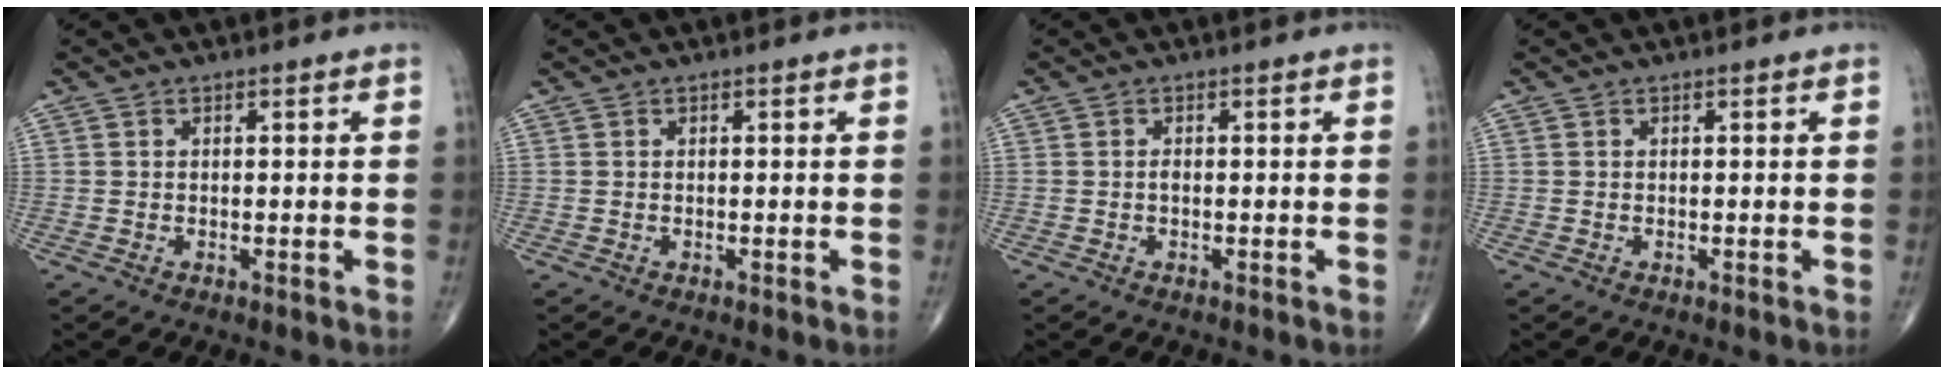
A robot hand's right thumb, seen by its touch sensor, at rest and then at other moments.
{"total": 0.0}
{"total": 0.6, "force": [-0.1, 0.3, 0.5], "torque": [-0.010, 0.001, -0.003]}
{"total": 0.0}